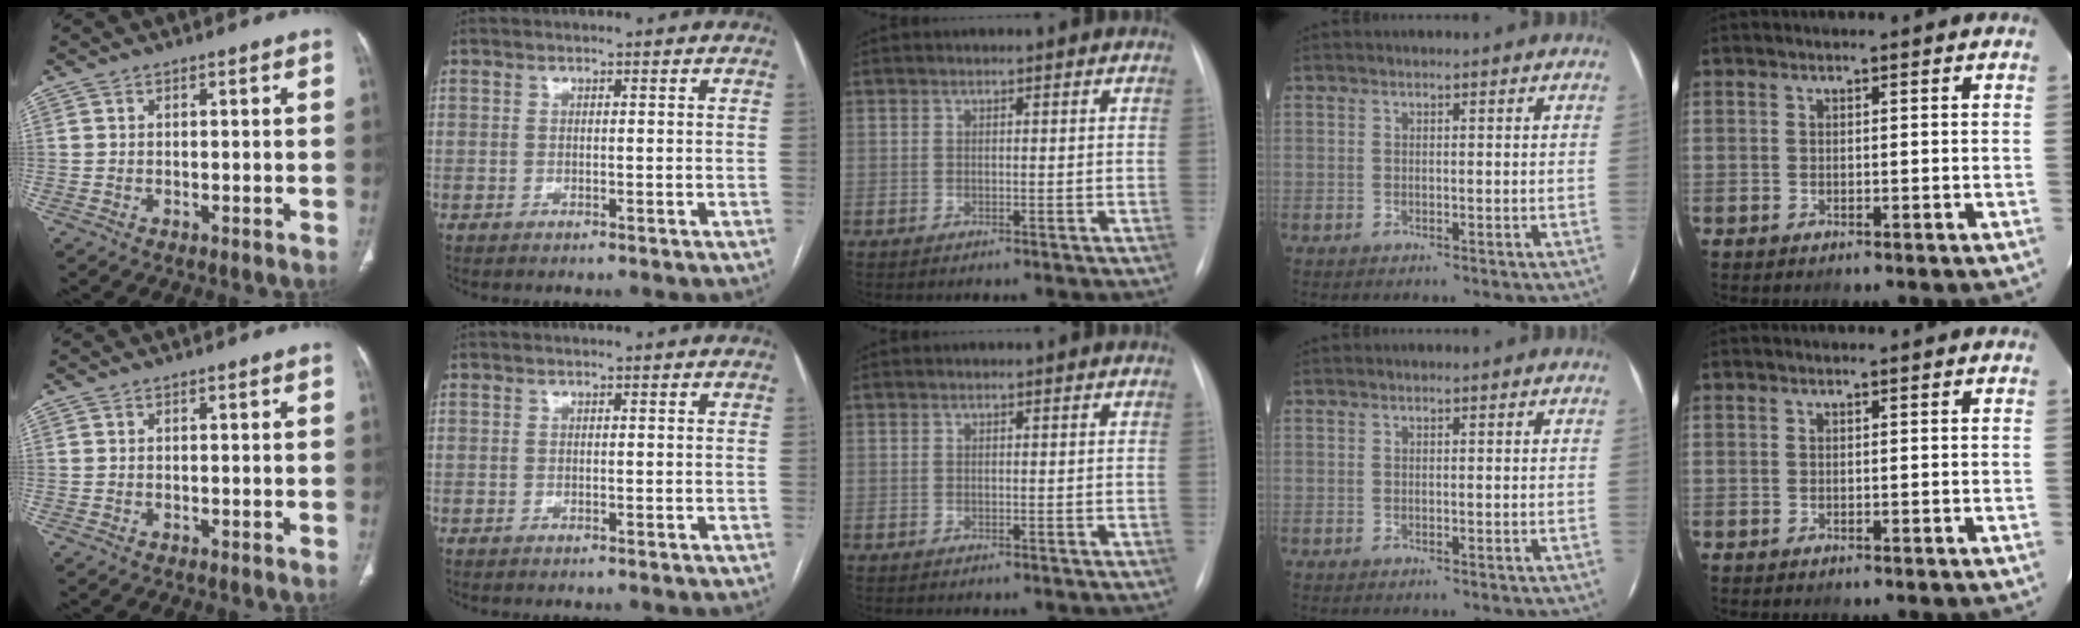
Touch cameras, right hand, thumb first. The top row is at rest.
{}